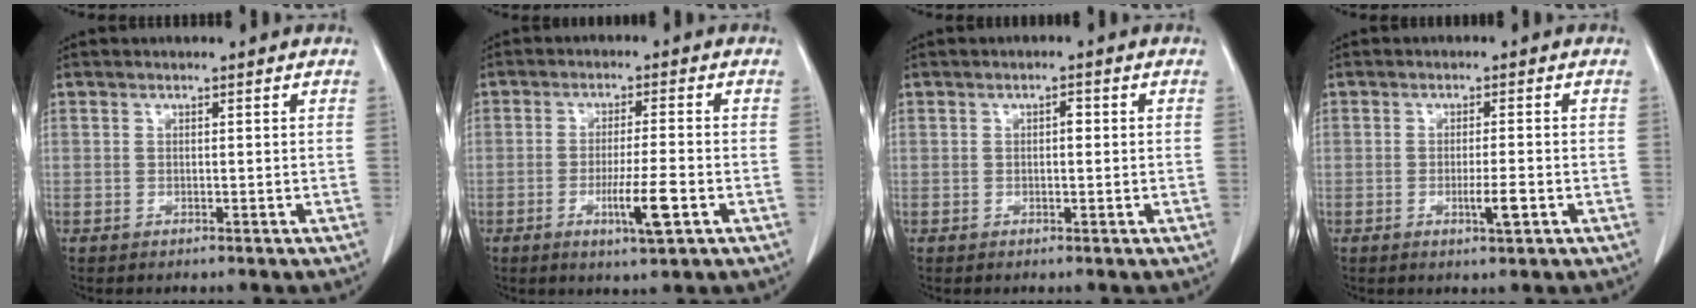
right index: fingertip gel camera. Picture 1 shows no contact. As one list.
[{"total": 6.3, "force": [-2.3, 0.1, 5.9], "torque": [-0.100, -0.011, -0.039]}, {"total": 1.3, "force": [0.2, 0.7, 1.1], "torque": [-0.013, 0.006, 0.003]}, {"total": 3.1, "force": [-1.0, 0.2, 2.9], "torque": [-0.047, -0.004, -0.016]}]